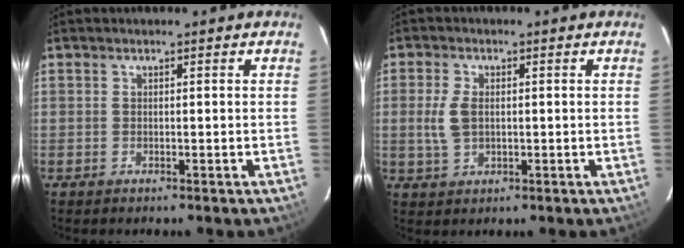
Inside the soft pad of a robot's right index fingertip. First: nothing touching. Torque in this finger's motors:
{"motor_torque": [0.79, 0.04, 0.43, 0.09]}